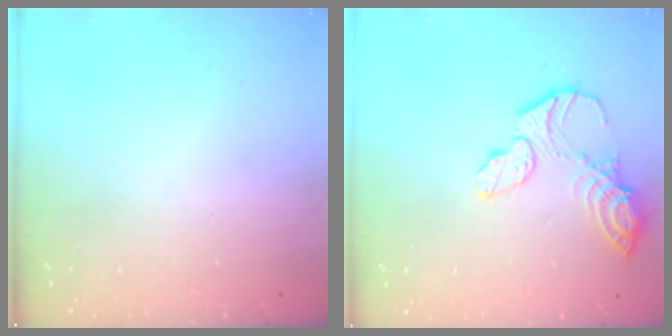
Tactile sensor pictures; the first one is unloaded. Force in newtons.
{"total": 12.6, "press": 12.5, "slide": 1.1}